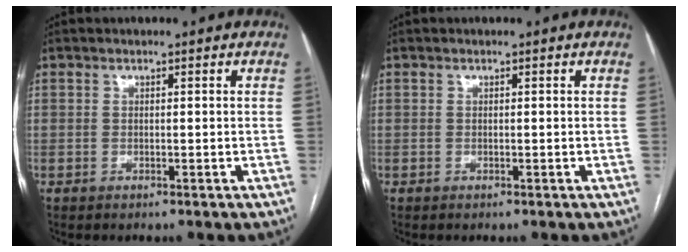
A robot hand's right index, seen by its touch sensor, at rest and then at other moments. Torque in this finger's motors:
{"motor_torque": [-0.03, 0.03, 0.00, 0.00]}